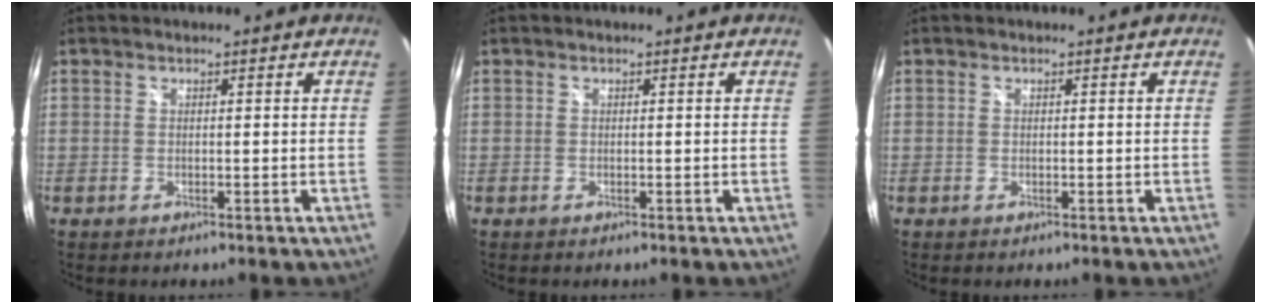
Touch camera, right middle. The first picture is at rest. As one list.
[{"total": 0.0}, {"total": 0.0}]